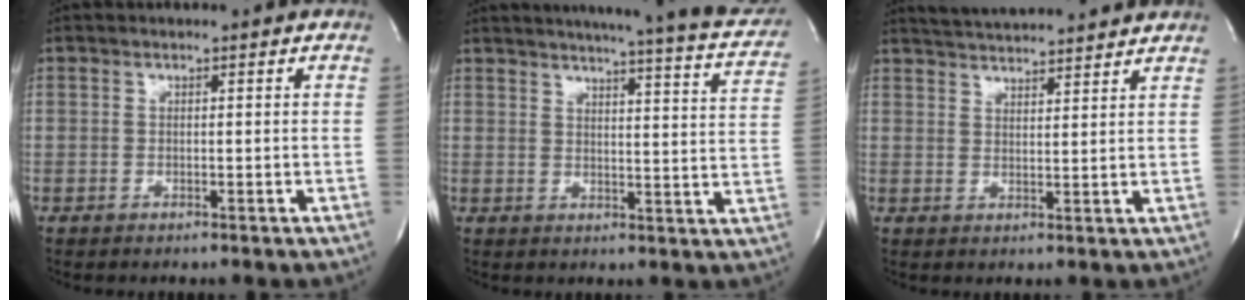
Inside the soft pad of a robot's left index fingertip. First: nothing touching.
{"total": 21.8, "force": [19.2, 2.0, 10.1], "torque": [-0.137, -0.047, 0.213]}
{"total": 11.2, "force": [10.5, 0.7, 3.8], "torque": [-0.071, 0.018, 0.151]}